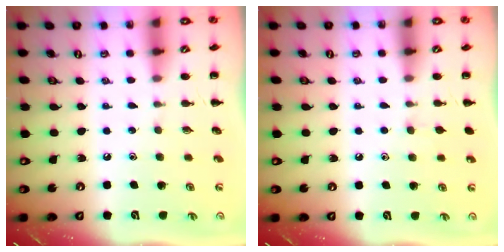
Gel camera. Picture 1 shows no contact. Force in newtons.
{"total": 2.8, "press": 2.5, "slide": 1.3}